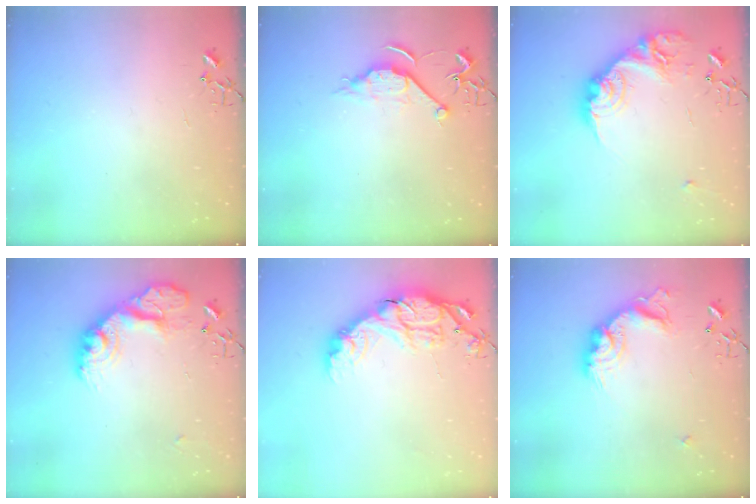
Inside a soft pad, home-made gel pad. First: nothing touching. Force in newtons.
{"total": 7.7, "press": 7.6, "slide": 0.8}
{"total": 19.5, "press": 19.5, "slide": 1.1}
{"total": 18.8, "press": 18.7, "slide": 1.6}
{"total": 17.2, "press": 17.2, "slide": 0.5}
{"total": 17.5, "press": 17.5, "slide": 1.1}